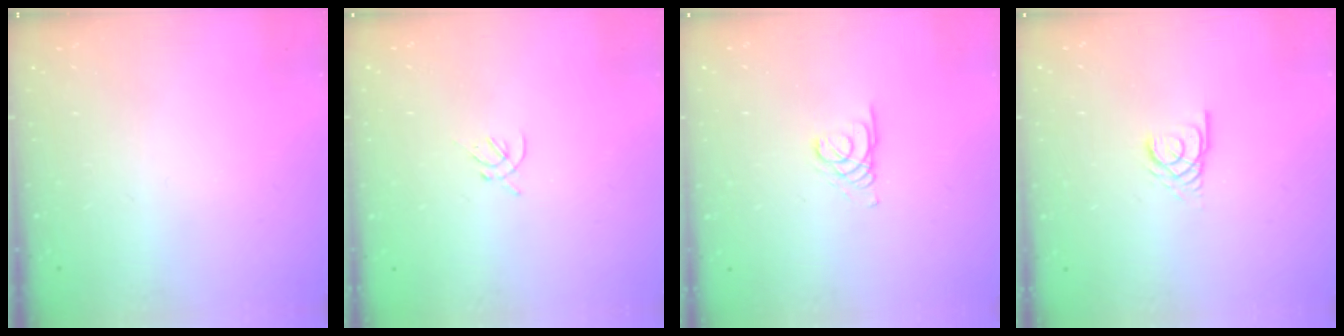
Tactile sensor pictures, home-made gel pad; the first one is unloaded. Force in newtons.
{"total": 1.4, "press": 1.3, "slide": 0.5}
{"total": 1.7, "press": 1.7, "slide": 0.2}
{"total": 2.8, "press": 2.8, "slide": 0.1}